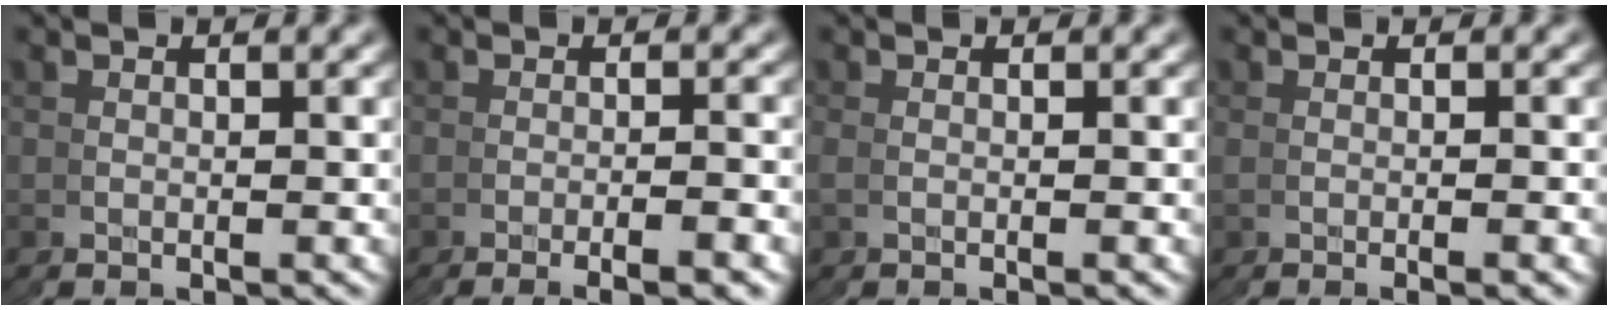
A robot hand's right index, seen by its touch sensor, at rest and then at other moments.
{"total": 2.3, "force": [-1.3, -1.6, 1.1], "torque": [-0.015, 0.016, -0.032]}
{"total": 0.8, "force": [0.3, -0.8, 0.2], "torque": [-0.008, 0.006, 0.001]}
{"total": 1.3, "force": [0.2, -1.2, 0.4], "torque": [-0.010, 0.010, -0.003]}